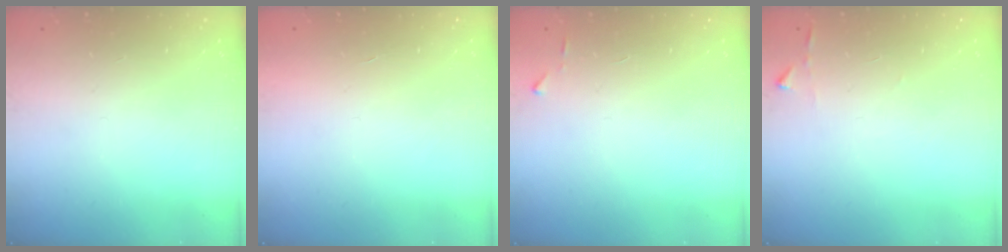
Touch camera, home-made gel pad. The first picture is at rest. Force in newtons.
{"total": 1.8, "press": 1.8, "slide": 0.1}
{"total": 3.7, "press": 3.7, "slide": 0.4}
{"total": 2.9, "press": 2.9, "slide": 0.3}